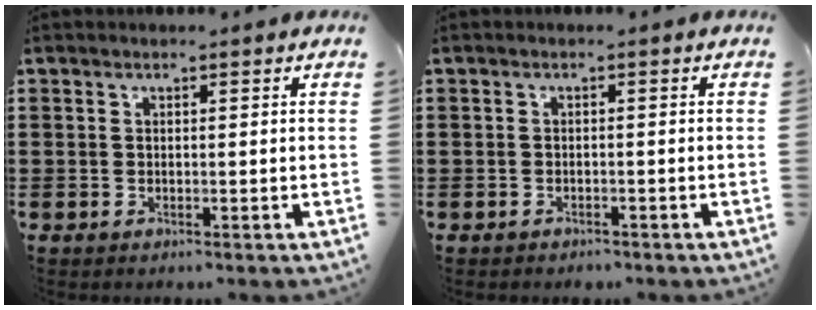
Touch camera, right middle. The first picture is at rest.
{"total": 0.9, "force": [-0.9, 0.3, 0.0], "torque": [-0.002, 0.003, -0.021]}